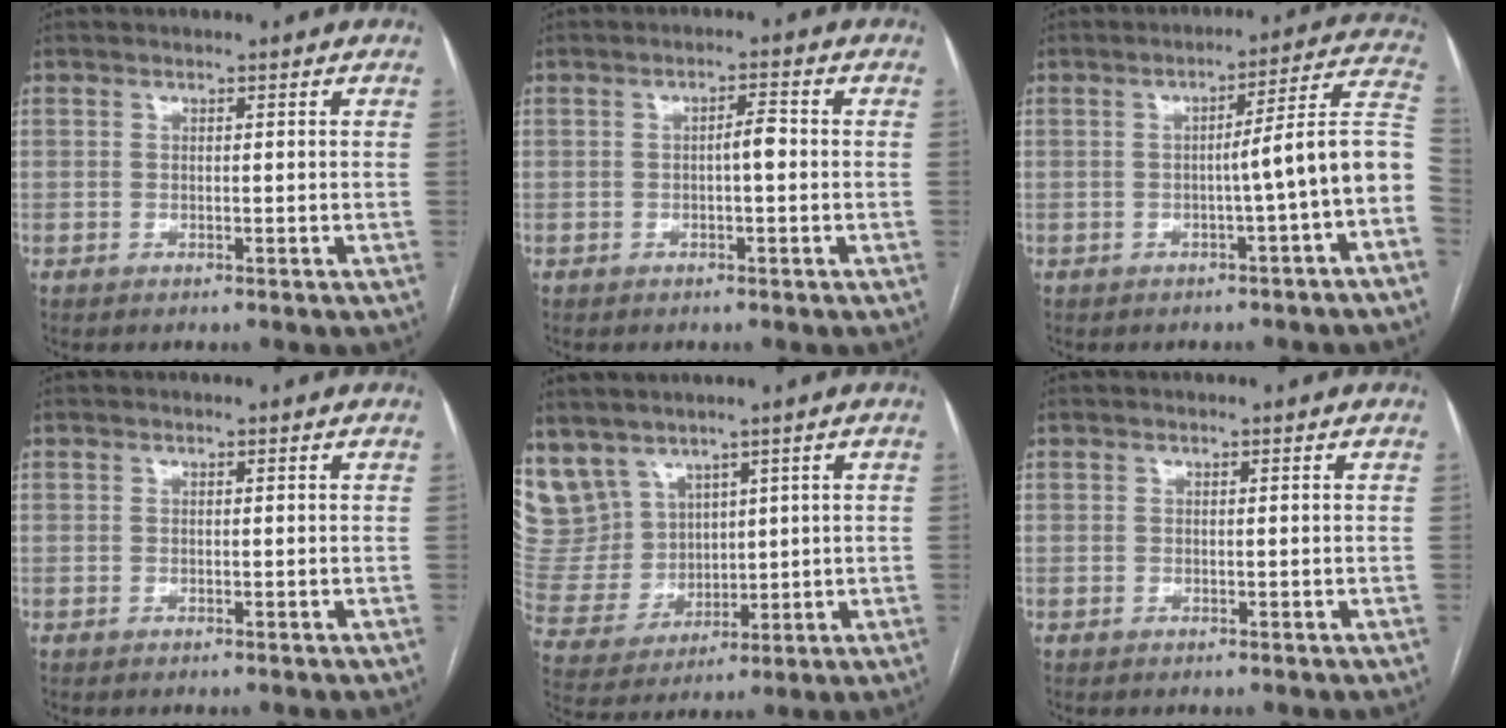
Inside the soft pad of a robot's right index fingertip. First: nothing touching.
{"total": 2.5, "force": [-0.3, 0.5, 2.4], "torque": [-0.037, 0.005, -0.006]}
{"total": 10.2, "force": [-2.4, -1.0, 9.9], "torque": [-0.120, 0.028, -0.039]}
{"total": 0.0}
{"total": 10.6, "force": [7.2, 7.4, 2.2], "torque": [-0.072, 0.032, 0.172]}
{"total": 0.0}